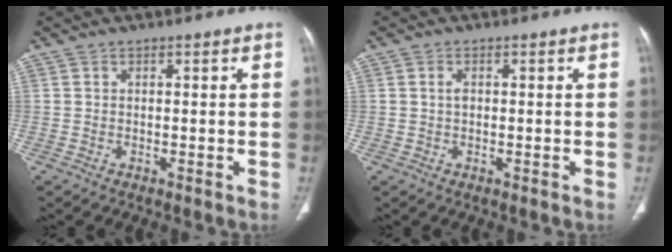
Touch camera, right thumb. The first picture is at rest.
{"total": 1.5, "force": [0.2, 0.9, 1.1], "torque": [-0.021, 0.002, 0.005]}